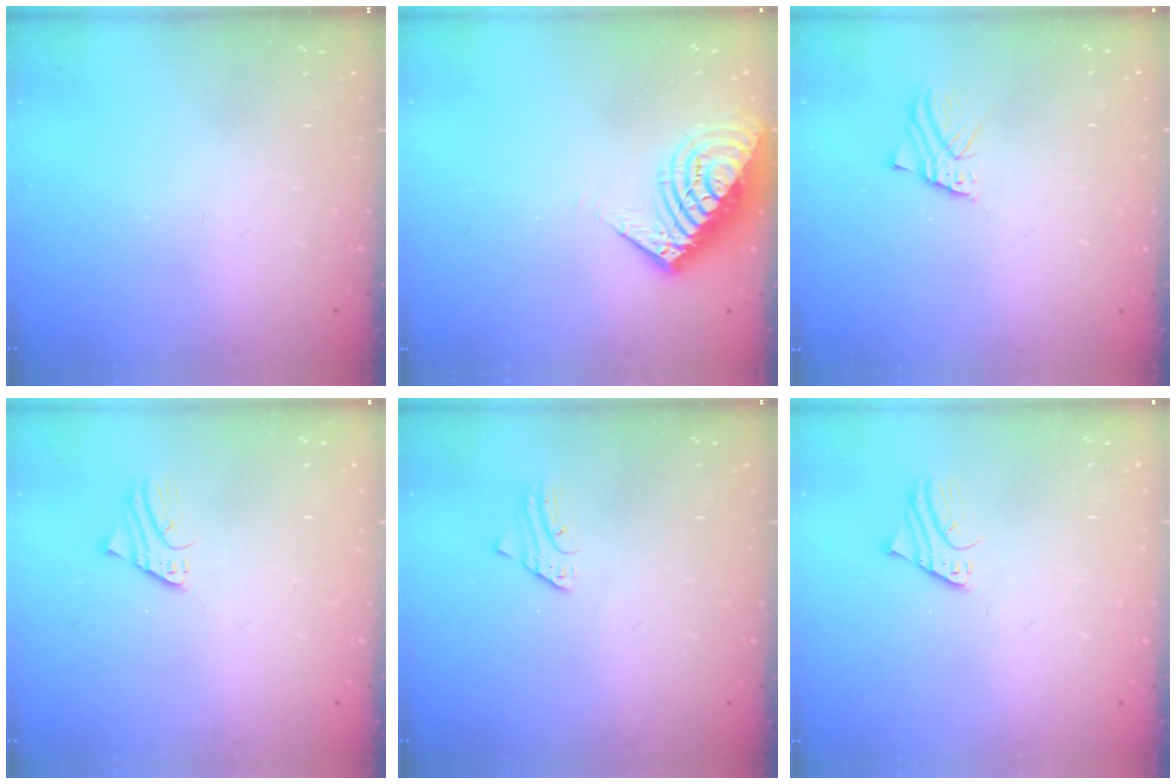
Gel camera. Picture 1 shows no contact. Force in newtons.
{"total": 14.1, "press": 14.0, "slide": 1.4}
{"total": 1.4, "press": 1.4, "slide": 0.1}
{"total": 1.9, "press": 1.9, "slide": 0.1}
{"total": 1.8, "press": 1.8, "slide": 0.2}
{"total": 2.0, "press": 2.0, "slide": 0.2}